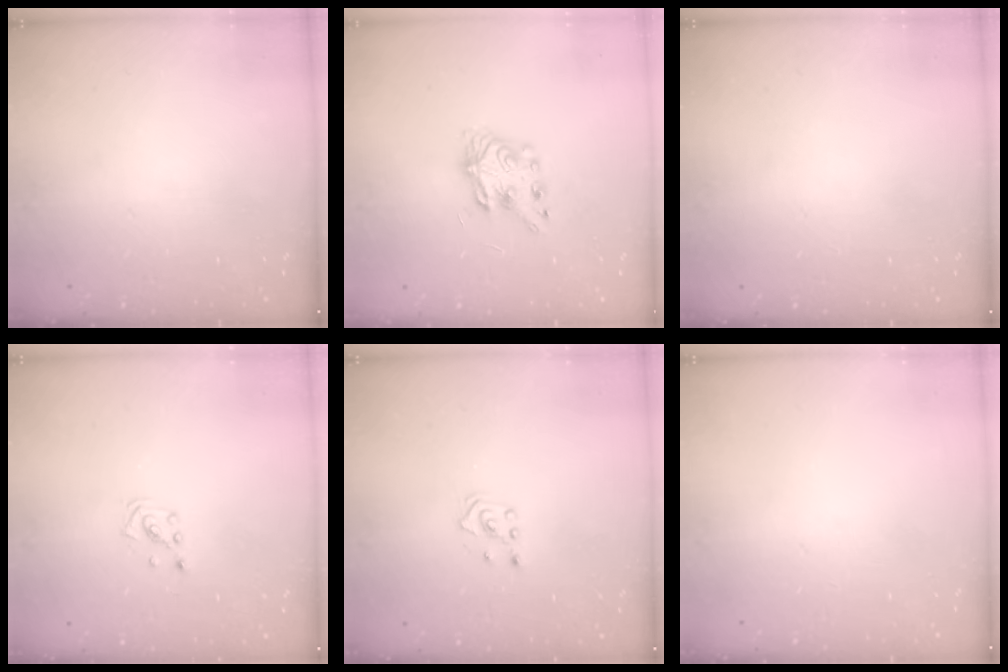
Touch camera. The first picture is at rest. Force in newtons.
{"total": 7.1, "press": 7.1, "slide": 0.4}
{"total": 0.0}
{"total": 1.9, "press": 1.9, "slide": 0.1}
{"total": 2.4, "press": 2.2, "slide": 0.8}
{"total": 0.0}